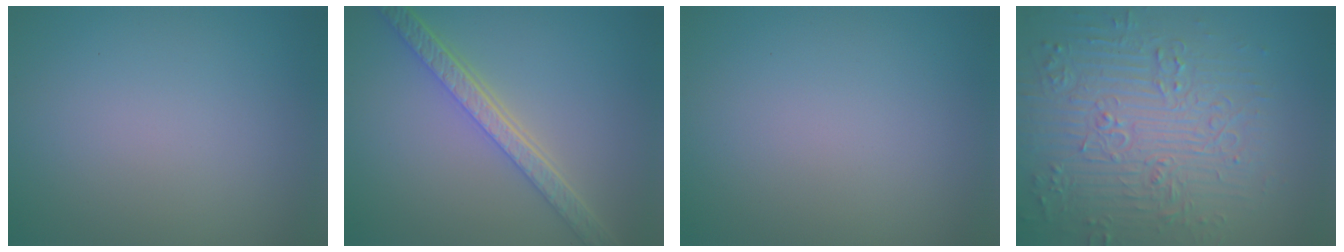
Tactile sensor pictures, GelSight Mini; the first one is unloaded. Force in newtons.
{"total": 5.5, "press": 4.3, "slide": 3.4}
{"total": 0.0}
{"total": 8.6, "press": 6.5, "slide": 5.5}